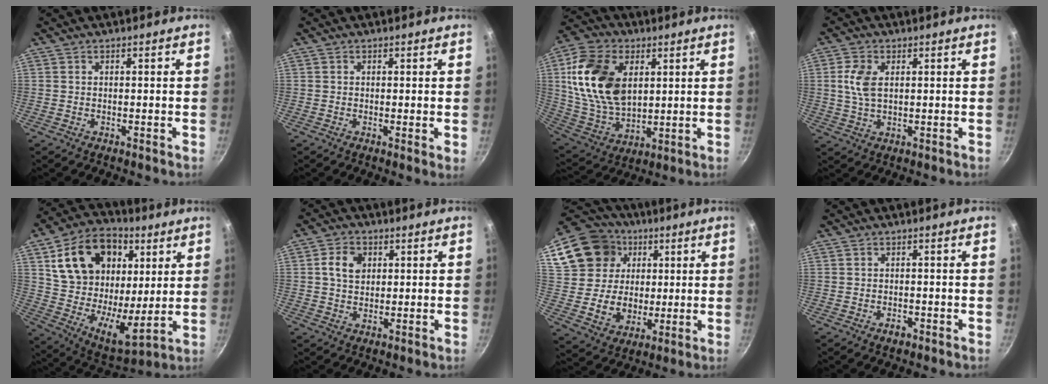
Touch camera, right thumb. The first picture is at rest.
{"total": 1.0, "force": [0.1, 0.0, 1.0], "torque": [-0.014, -0.009, -0.003]}
{"total": 19.4, "force": [4.6, 12.8, 13.8], "torque": [-0.242, -0.010, 0.096]}
{"total": 5.9, "force": [1.2, 3.5, 4.6], "torque": [-0.092, 0.000, 0.023]}
{"total": 23.6, "force": [9.2, 15.6, 15.2], "torque": [-0.234, -0.029, 0.155]}
{"total": 5.7, "force": [1.4, 4.3, 3.4], "torque": [-0.045, 0.005, 0.021]}
{"total": 20.6, "force": [5.6, 17.9, 8.6], "torque": [-0.153, 0.027, 0.115]}
{"total": 1.5, "force": [-0.9, 0.8, 0.8], "torque": [-0.010, 0.008, -0.014]}